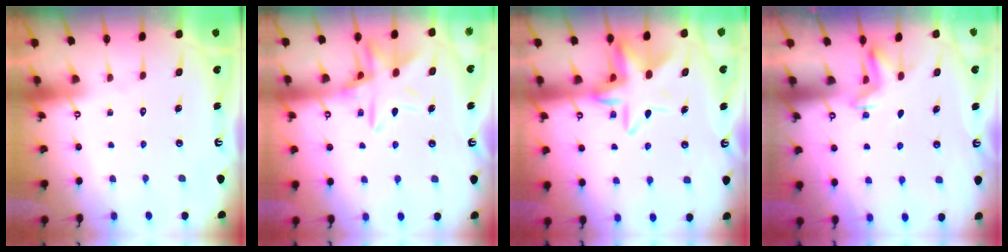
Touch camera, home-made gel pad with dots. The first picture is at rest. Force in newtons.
{"total": 13.2, "press": 13.2, "slide": 1.1}
{"total": 11.6, "press": 11.4, "slide": 1.6}
{"total": 3.1, "press": 2.9, "slide": 1.0}